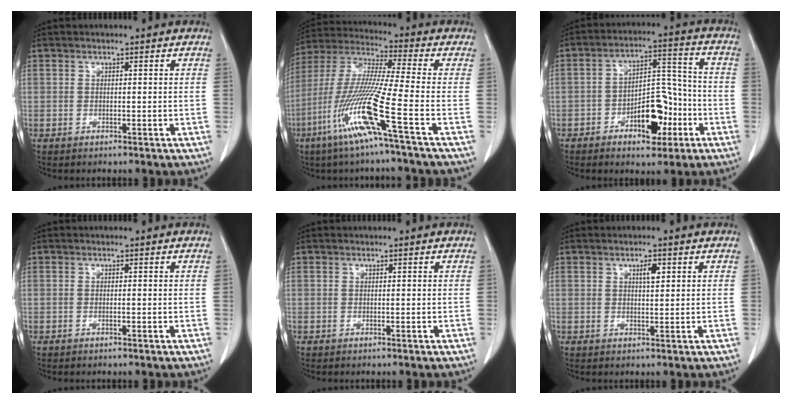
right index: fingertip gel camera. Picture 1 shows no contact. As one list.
[{"total": 14.9, "force": [-6.7, -1.6, 13.2], "torque": [-0.279, -0.025, -0.136]}, {"total": 10.2, "force": [-4.4, 4.8, 7.8], "torque": [-0.124, 0.025, -0.063]}, {"total": 0.0}, {"total": 0.0}, {"total": 2.0, "force": [0.9, 0.5, 1.7], "torque": [-0.030, -0.002, 0.013]}]